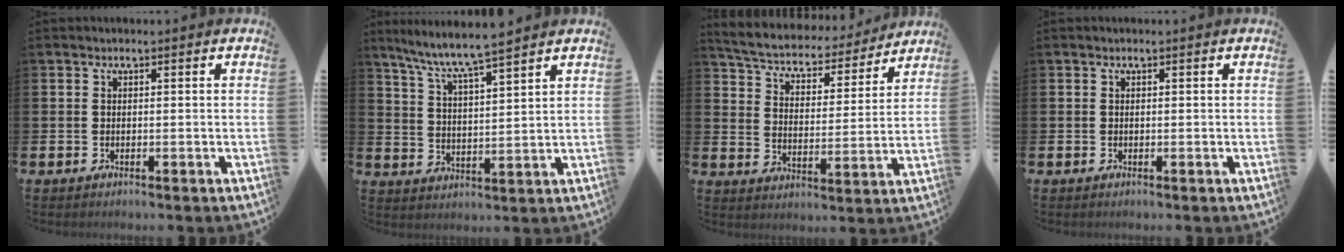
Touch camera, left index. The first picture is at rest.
{"total": 7.1, "force": [6.6, -0.2, 2.4], "torque": [-0.075, -0.038, 0.116]}
{"total": 5.4, "force": [5.1, 1.5, 1.1], "torque": [-0.055, -0.042, 0.082]}
{"total": 0.0}